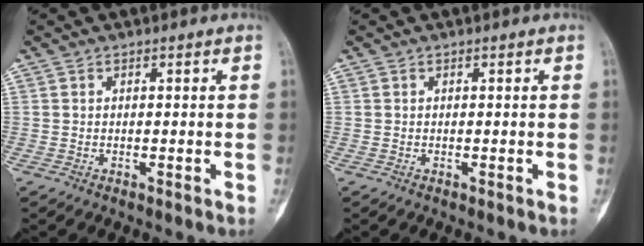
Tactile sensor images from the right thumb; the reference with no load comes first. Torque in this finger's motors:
{"motor_torque": [0.00, 0.00, 0.00, 0.00, 0.00]}